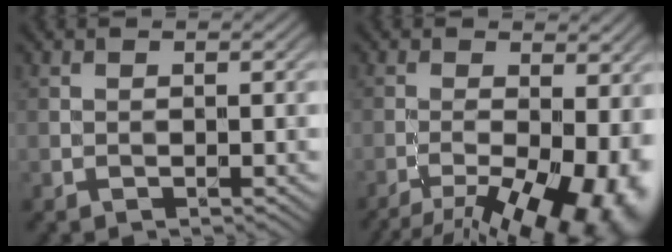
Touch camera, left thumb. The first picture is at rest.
{"total": 14.5, "force": [-7.0, 5.5, 11.4], "torque": [-0.172, -0.020, -0.091]}